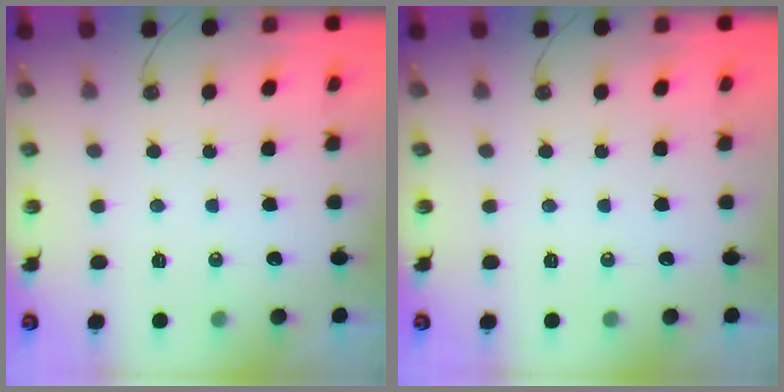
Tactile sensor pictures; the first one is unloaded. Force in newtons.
{"total": 0.0}